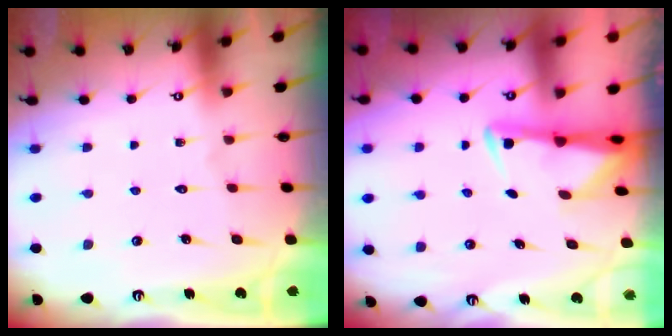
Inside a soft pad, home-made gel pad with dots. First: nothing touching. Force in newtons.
{"total": 2.8, "press": 2.8, "slide": 0.5}